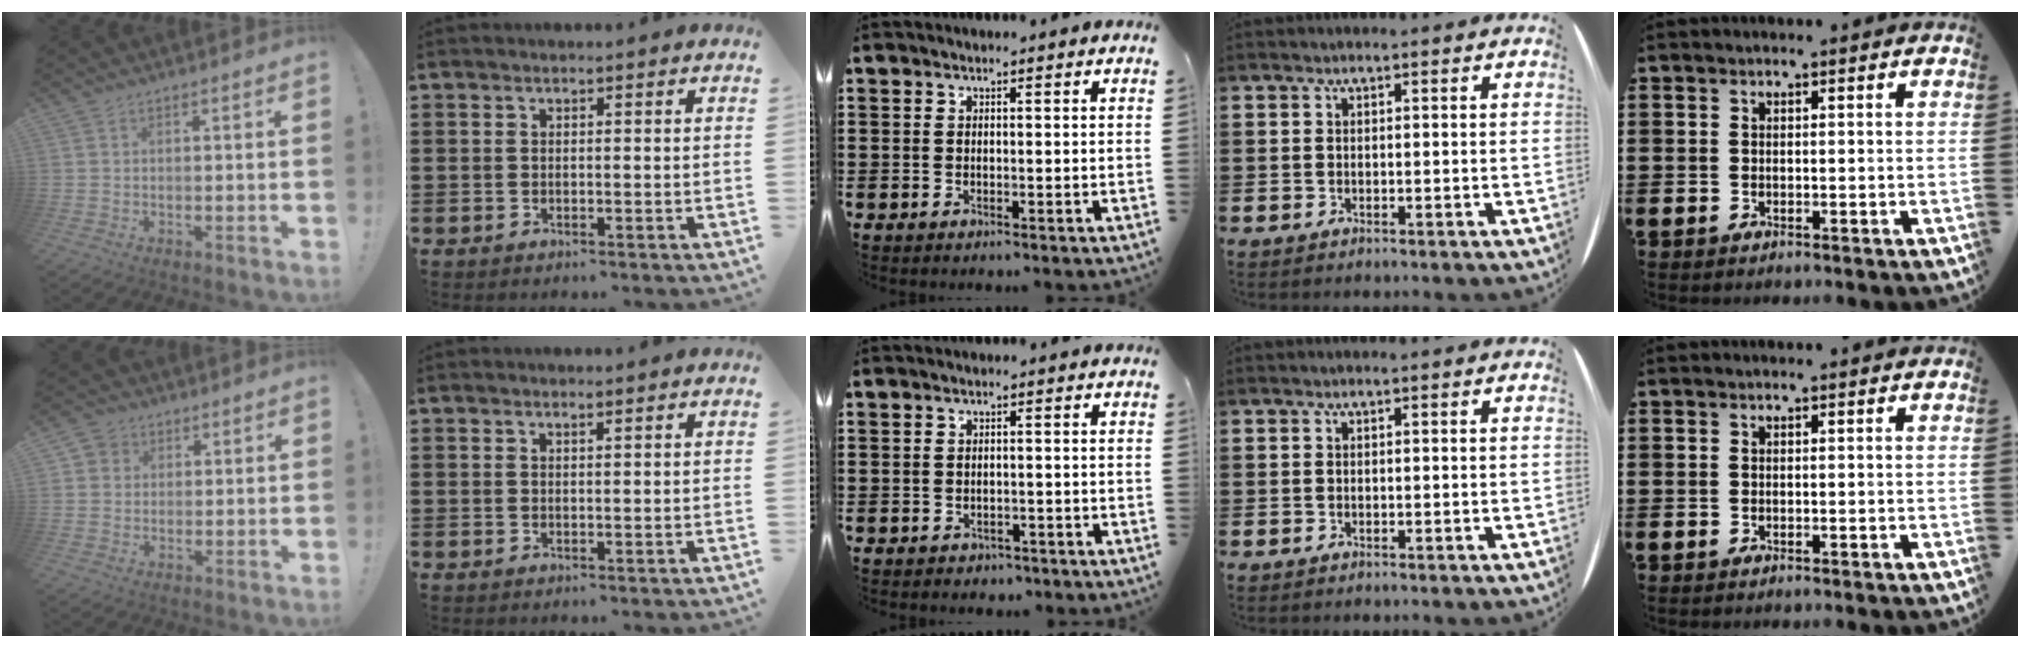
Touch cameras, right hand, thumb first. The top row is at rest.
{"thumb": {"total": 3.8, "force": [1.0, 3.6, 0.8], "torque": [-0.011, 0.001, 0.018]}, "index": {"total": 0.6, "force": [0.4, 0.1, 0.3], "torque": [-0.007, 0.000, 0.009]}, "middle": {"total": 1.1, "force": [-1.0, 0.4, -0.1], "torque": [-0.003, -0.002, -0.023]}}